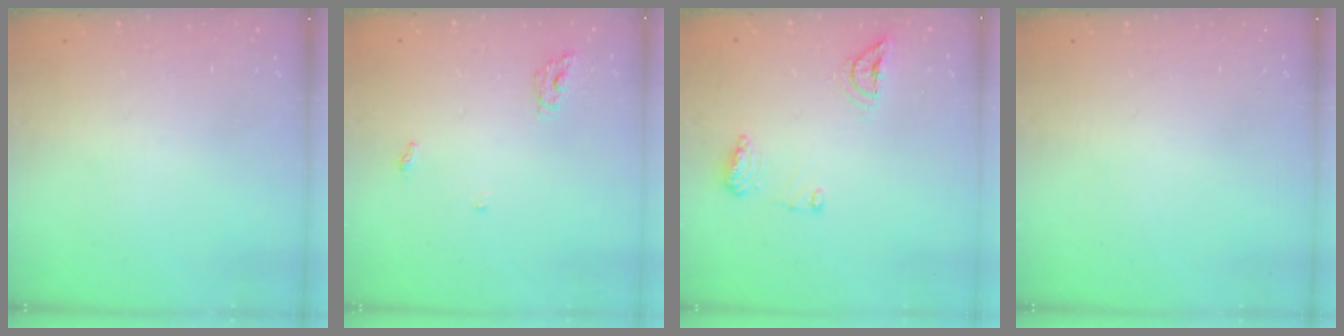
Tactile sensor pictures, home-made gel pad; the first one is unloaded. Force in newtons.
{"total": 5.0, "press": 5.0, "slide": 0.3}
{"total": 8.5, "press": 8.5, "slide": 0.1}
{"total": 0.0}